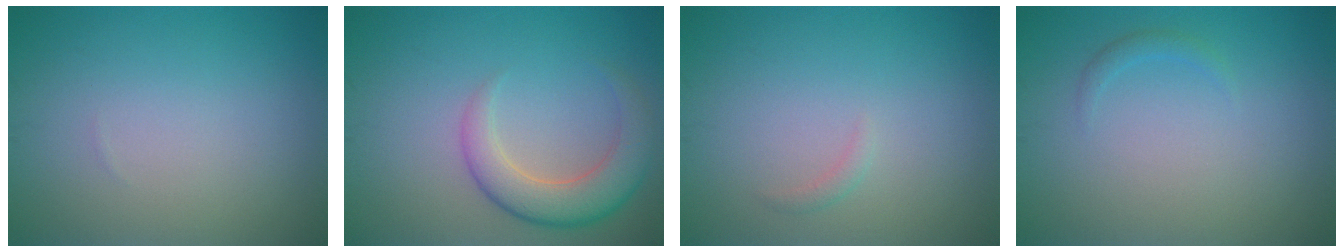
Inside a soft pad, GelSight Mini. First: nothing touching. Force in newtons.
{"total": 4.8, "press": 4.8, "slide": 0.2}
{"total": 0.7, "press": 0.7, "slide": 0.1}
{"total": 0.8, "press": 0.8, "slide": 0.1}